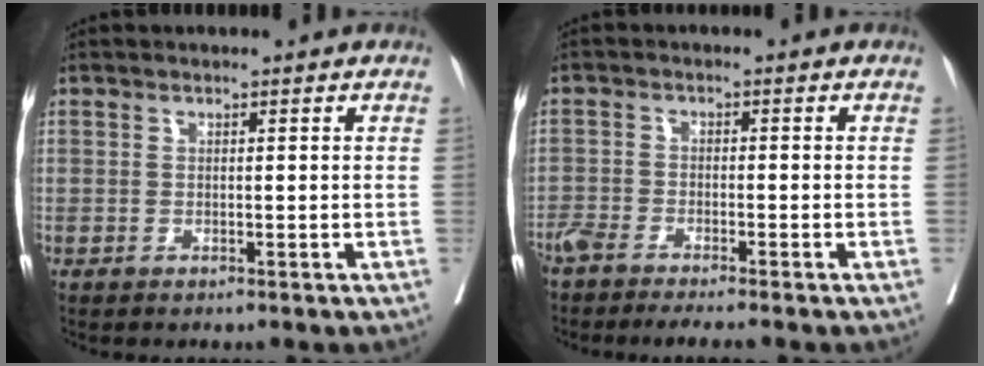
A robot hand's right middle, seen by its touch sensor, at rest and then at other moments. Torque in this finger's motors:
{"motor_torque": [0.15, -0.15, 0.09, 0.05]}